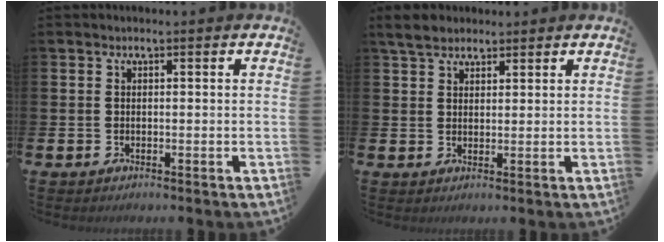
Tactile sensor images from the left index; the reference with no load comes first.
{"total": 4.1, "force": [3.5, 1.7, 1.3], "torque": [-0.026, -0.003, 0.063]}